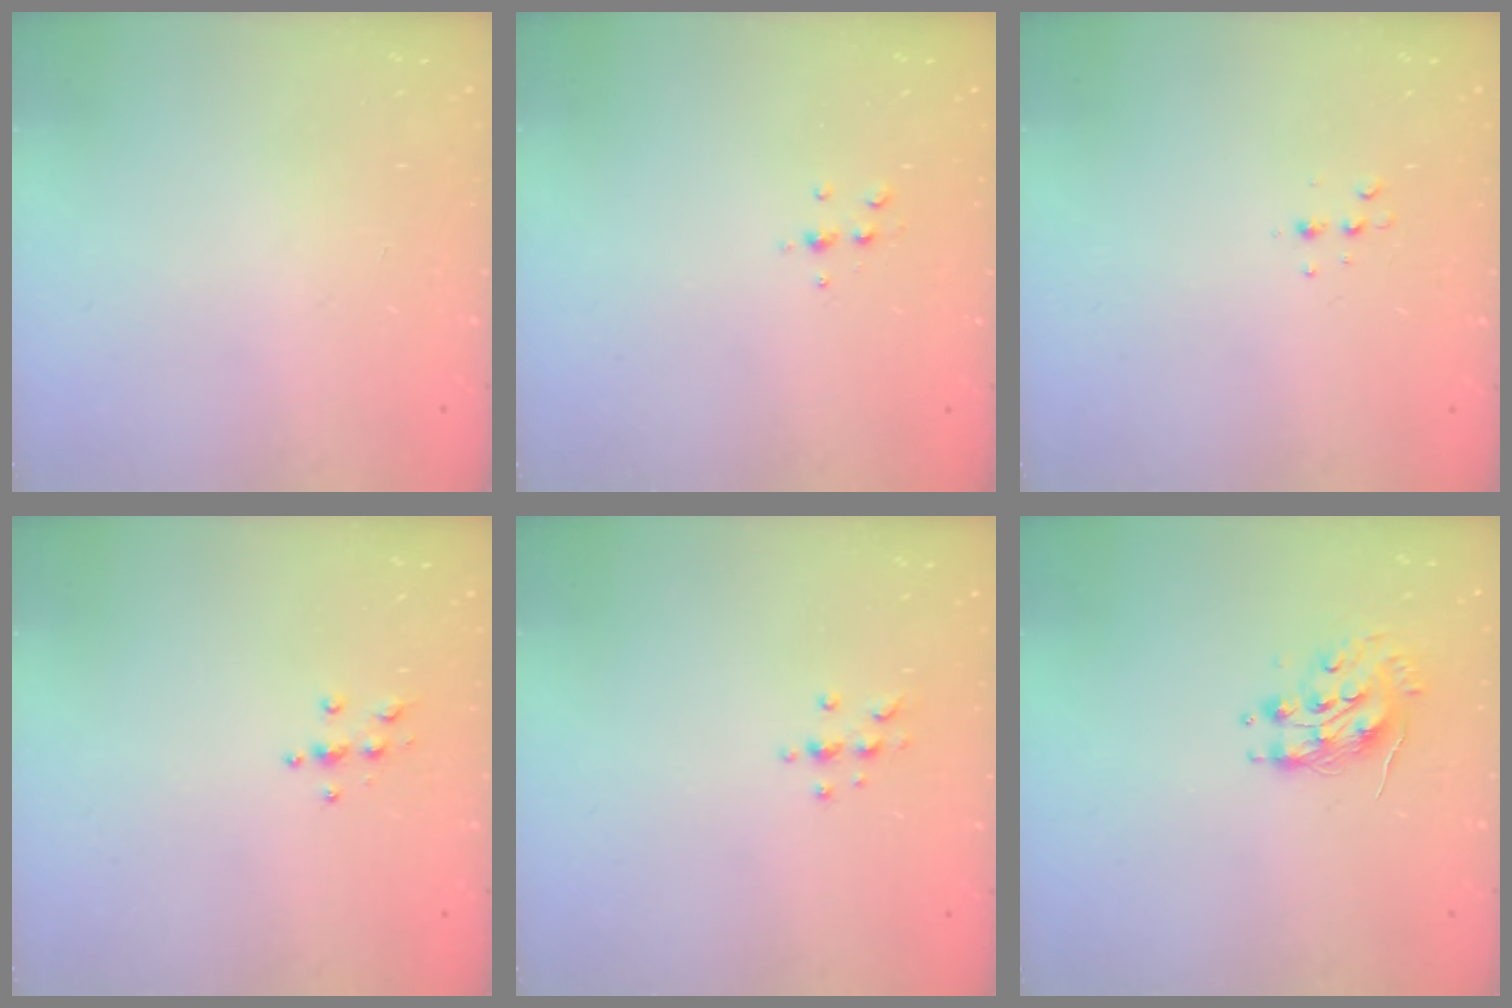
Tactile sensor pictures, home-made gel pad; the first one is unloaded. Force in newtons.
{"total": 5.3, "press": 5.2, "slide": 1.0}
{"total": 3.9, "press": 3.8, "slide": 1.1}
{"total": 3.8, "press": 3.8, "slide": 0.4}
{"total": 4.7, "press": 4.7, "slide": 0.6}
{"total": 8.5, "press": 8.4, "slide": 0.5}